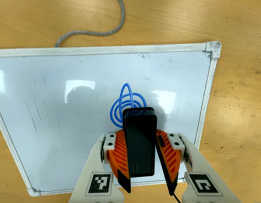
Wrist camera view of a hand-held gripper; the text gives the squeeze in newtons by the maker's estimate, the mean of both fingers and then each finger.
{"total": 13.2, "left": 13.8, "right": 12.5}